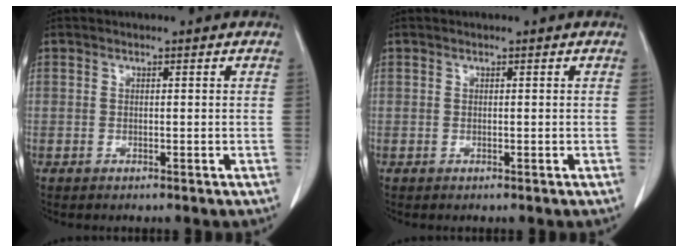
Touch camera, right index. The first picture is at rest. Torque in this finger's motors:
{"motor_torque": [0.00, 0.00, 0.00, 0.00]}